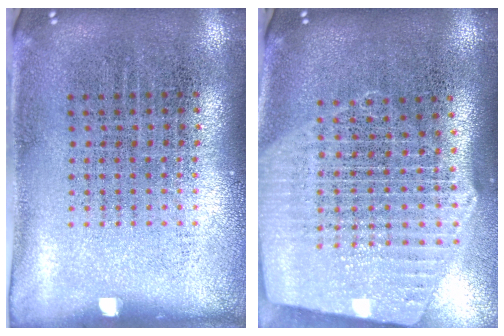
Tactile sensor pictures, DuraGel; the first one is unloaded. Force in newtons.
{"total": 2.7, "press": 2.3, "slide": 1.4}